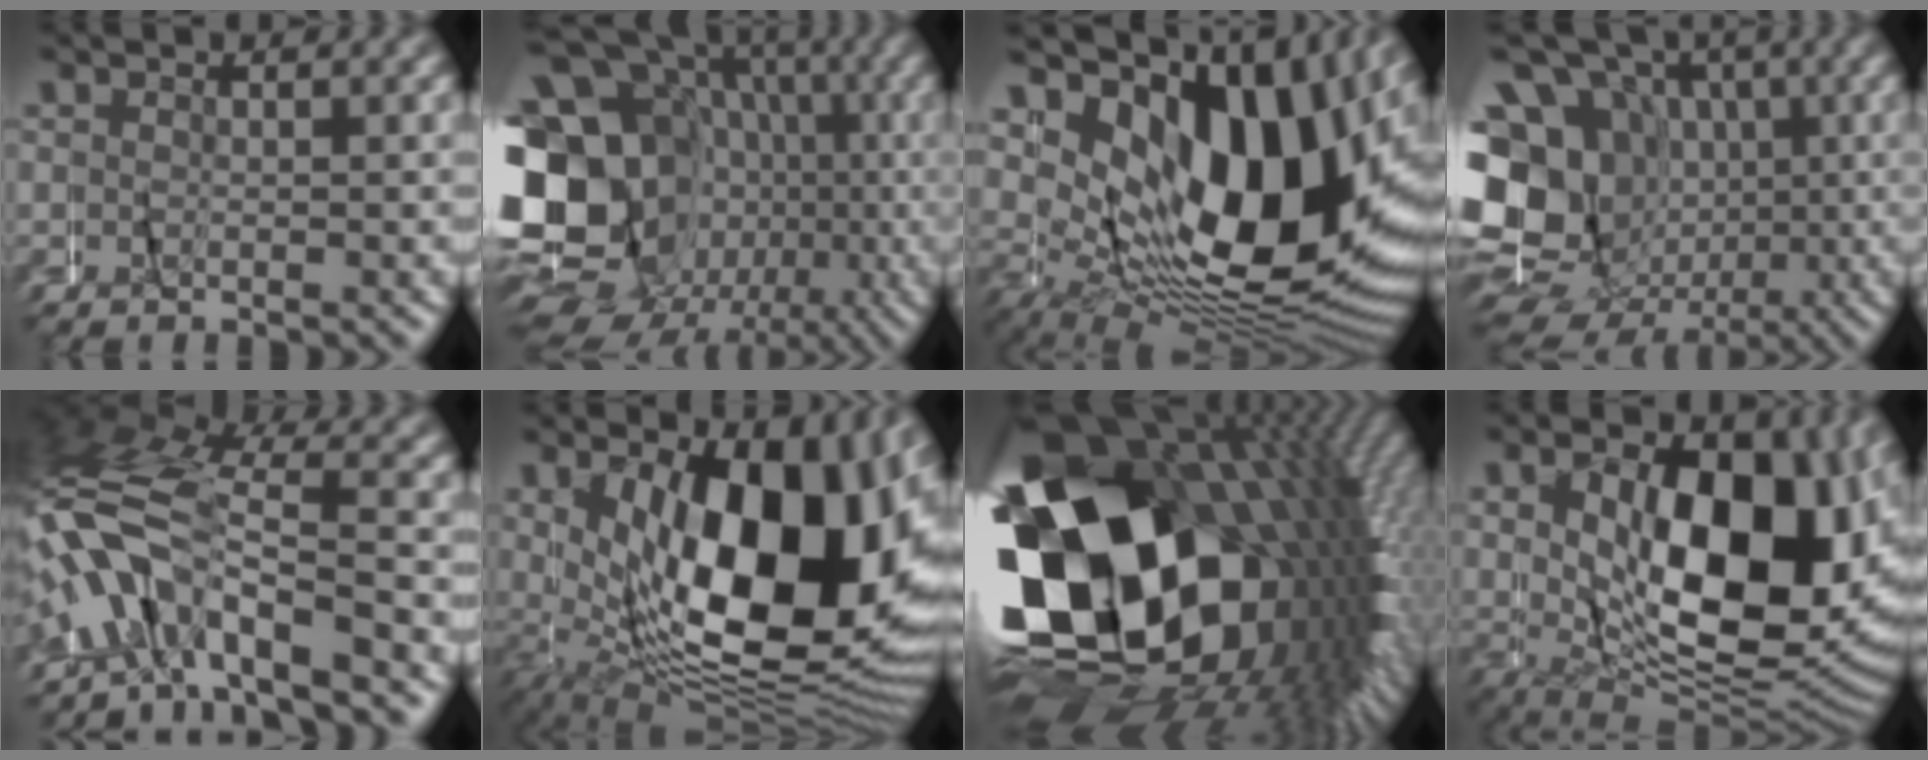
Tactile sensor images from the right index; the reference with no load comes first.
{"total": 18.9, "force": [-2.1, 15.2, 11.0], "torque": [-0.226, -0.035, -0.038]}
{"total": 20.9, "force": [3.4, 12.5, 16.4], "torque": [-0.275, 0.006, 0.046]}
{"total": 16.6, "force": [-2.2, 13.9, 8.7], "torque": [-0.181, -0.044, -0.043]}
{"total": 7.2, "force": [-0.7, 4.6, 5.5], "torque": [-0.143, 0.013, -0.028]}
{"total": 18.4, "force": [0.5, 9.5, 15.8], "torque": [-0.247, -0.017, 0.021]}
{"total": 42.5, "force": [-3.6, 25.8, 33.6], "torque": [-0.467, -0.041, -0.036]}
{"total": 16.0, "force": [1.2, 9.2, 13.0], "torque": [-0.189, -0.018, 0.025]}